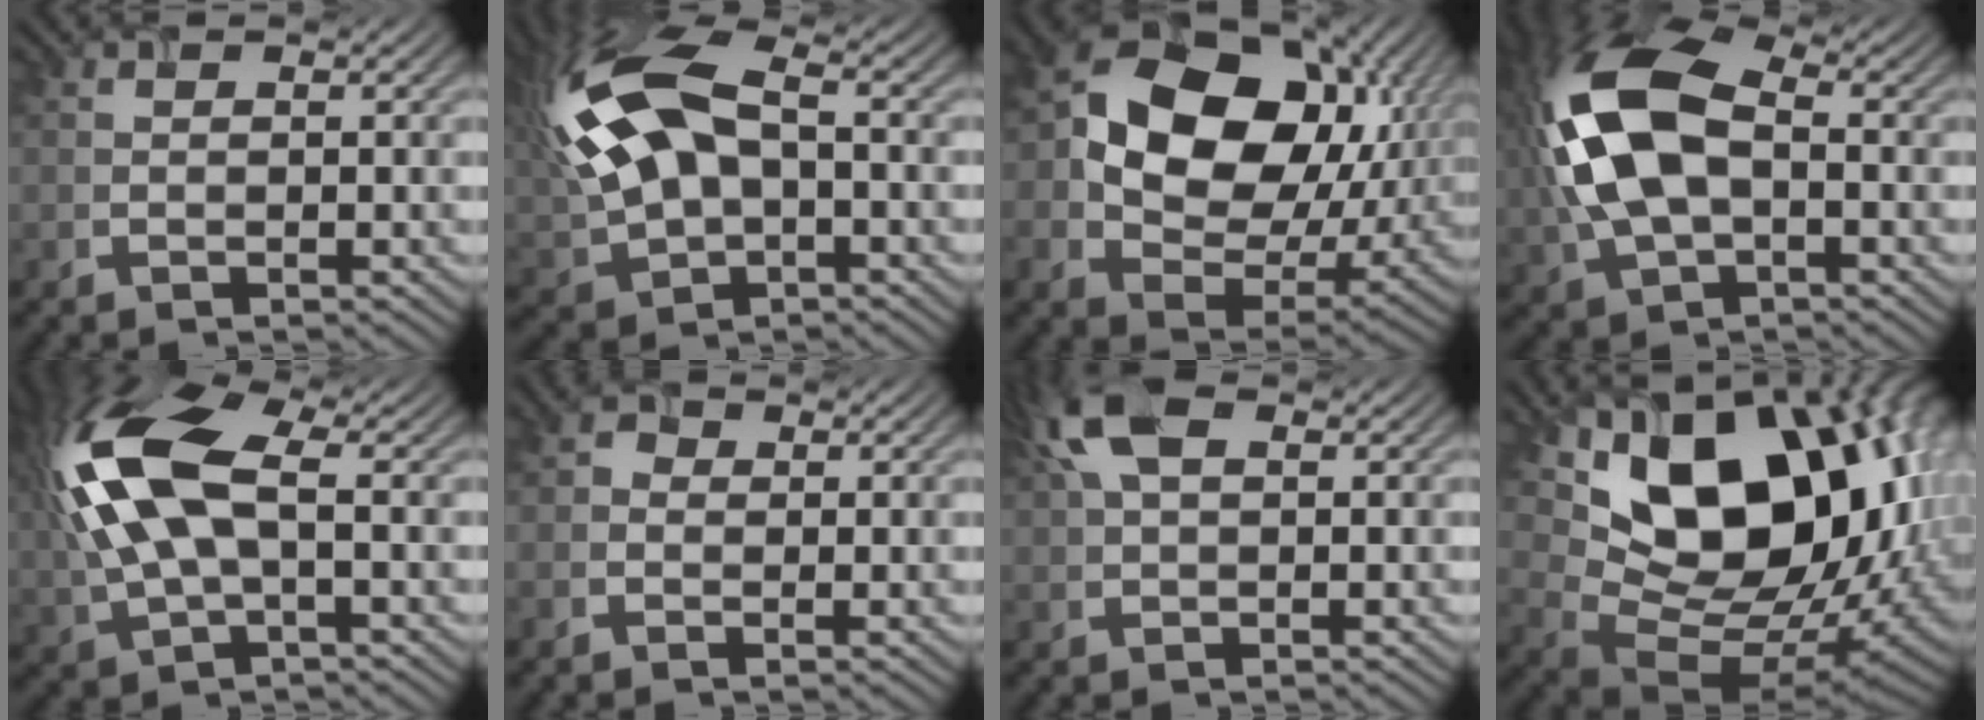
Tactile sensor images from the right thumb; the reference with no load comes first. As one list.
[{"total": 15.6, "force": [1.9, 9.0, 12.6], "torque": [-0.284, 0.006, 0.030]}, {"total": 17.5, "force": [3.4, 12.8, 11.5], "torque": [-0.209, -0.015, 0.081]}, {"total": 14.6, "force": [0.4, 8.5, 11.8], "torque": [-0.288, 0.010, 0.001]}, {"total": 14.0, "force": [1.8, 7.1, 11.9], "torque": [-0.291, 0.010, 0.028]}, {"total": 1.2, "force": [-0.5, 1.1, 0.0], "torque": [0.001, -0.003, -0.014]}, {"total": 5.9, "force": [2.2, 2.9, 4.6], "torque": [-0.108, 0.017, 0.041]}, {"total": 19.5, "force": [5.3, 13.0, 13.4], "torque": [-0.238, -0.028, 0.125]}]